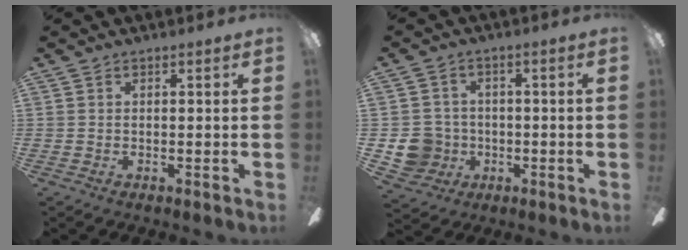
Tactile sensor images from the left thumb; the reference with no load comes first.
{"total": 8.2, "force": [-1.4, 7.8, 1.7], "torque": [-0.062, 0.012, -0.020]}